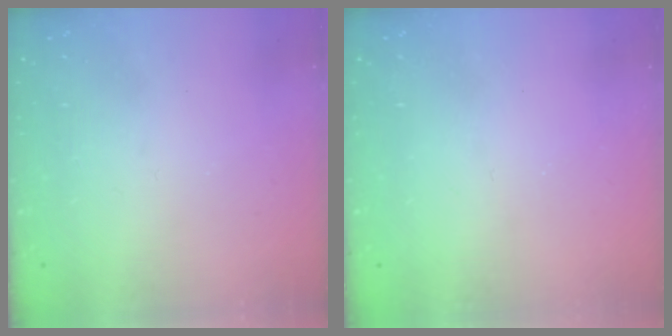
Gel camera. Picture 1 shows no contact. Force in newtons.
{"total": 0.0}